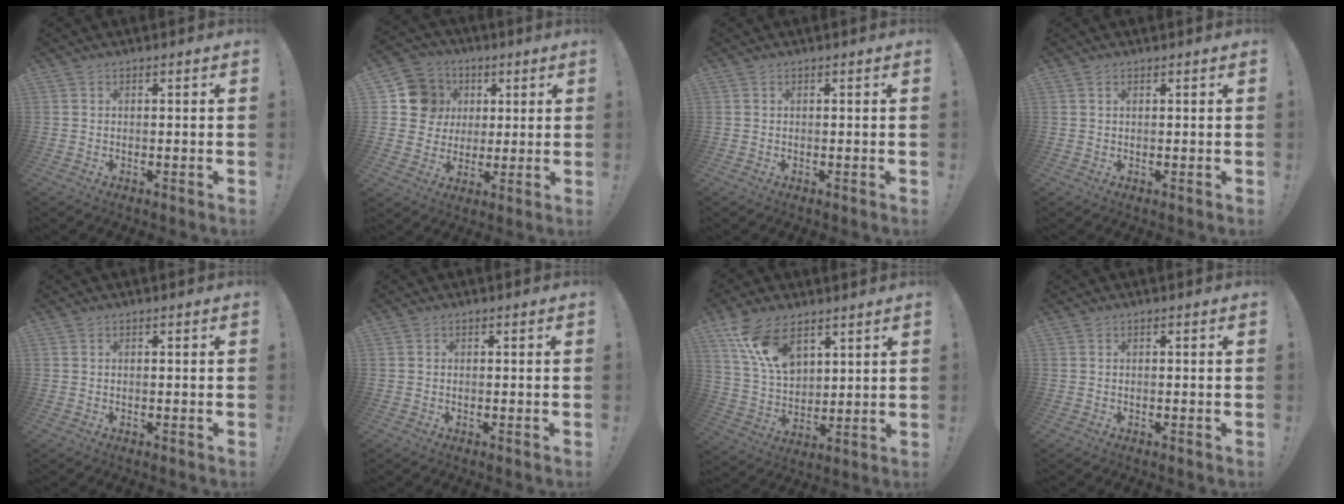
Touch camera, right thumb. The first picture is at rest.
{"total": 13.2, "force": [3.3, 12.1, 4.0], "torque": [-0.042, -0.005, 0.075]}
{"total": 0.0}
{"total": 0.6, "force": [0.4, 0.2, 0.4], "torque": [-0.005, -0.001, 0.008]}
{"total": 0.0}
{"total": 0.0}
{"total": 15.1, "force": [8.9, 8.4, 8.8], "torque": [-0.170, -0.040, 0.172]}
{"total": 0.0}